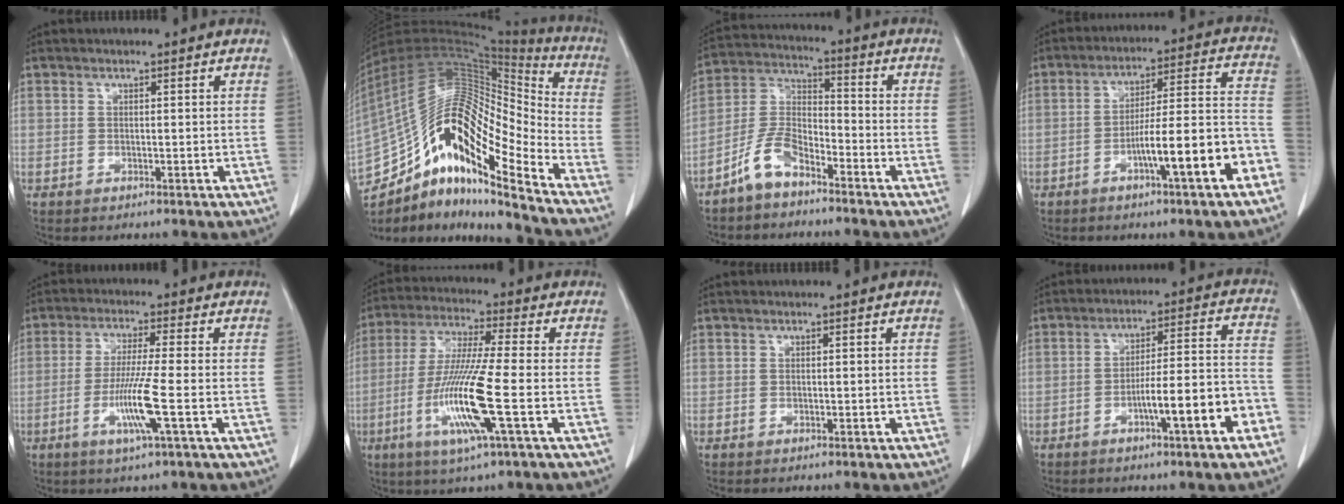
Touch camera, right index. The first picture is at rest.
{"total": 24.8, "force": [-14.9, 5.8, 19.0], "torque": [-0.366, 0.029, -0.262]}
{"total": 7.7, "force": [-5.6, 3.2, 4.2], "torque": [-0.098, 0.012, -0.116]}
{"total": 13.5, "force": [-6.1, 0.8, 12.0], "torque": [-0.176, 0.022, -0.090]}
{"total": 7.8, "force": [-2.5, -1.0, 7.3], "torque": [-0.144, -0.016, -0.051]}
{"total": 13.1, "force": [-3.9, -0.5, 12.5], "torque": [-0.259, -0.019, -0.082]}
{"total": 0.0}
{"total": 10.8, "force": [-5.0, 0.7, 9.6], "torque": [-0.140, 0.022, -0.072]}